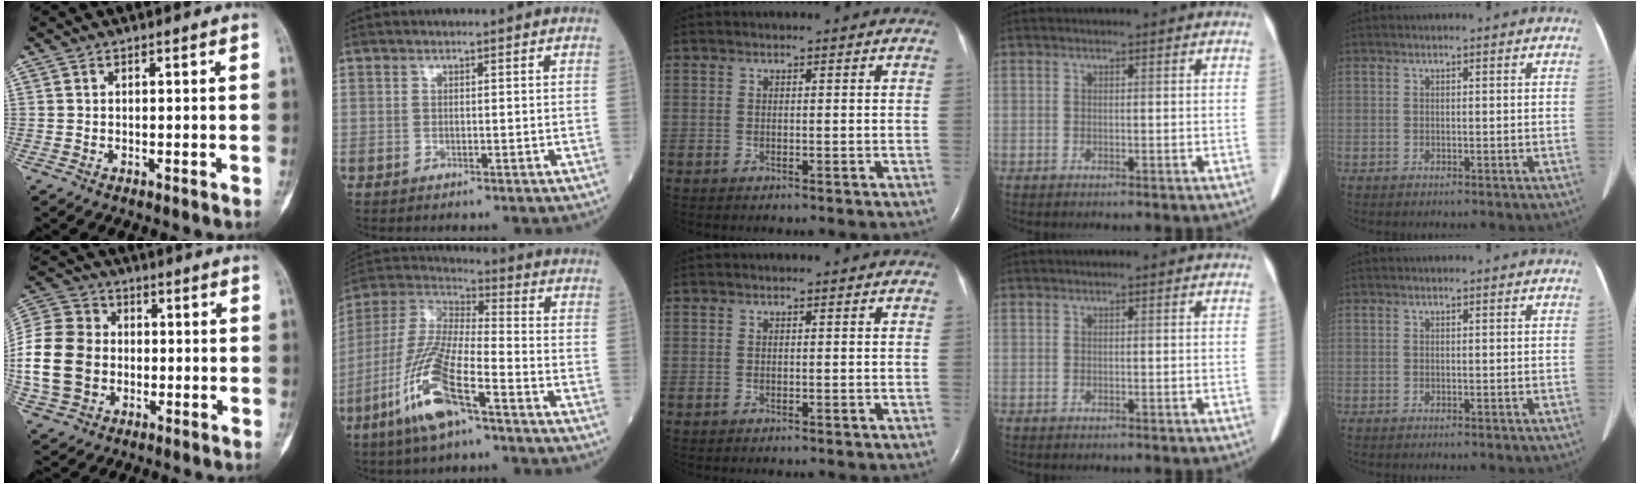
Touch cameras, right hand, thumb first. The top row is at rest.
{"thumb": {"total": 16.9, "force": [-1.9, 13.8, 9.5], "torque": [-0.190, 0.023, -0.034]}, "index": {"total": 15.1, "force": [-7.6, 3.0, 12.7], "torque": [-0.276, -0.018, -0.144]}}